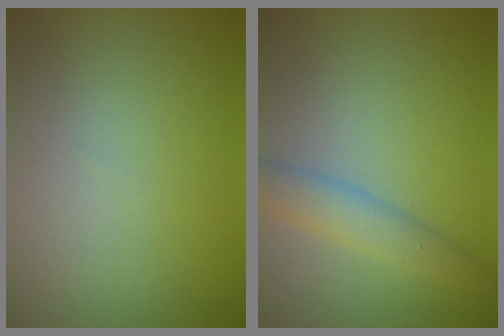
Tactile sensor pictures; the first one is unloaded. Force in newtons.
{"total": 2.7, "press": 2.7, "slide": 0.2}